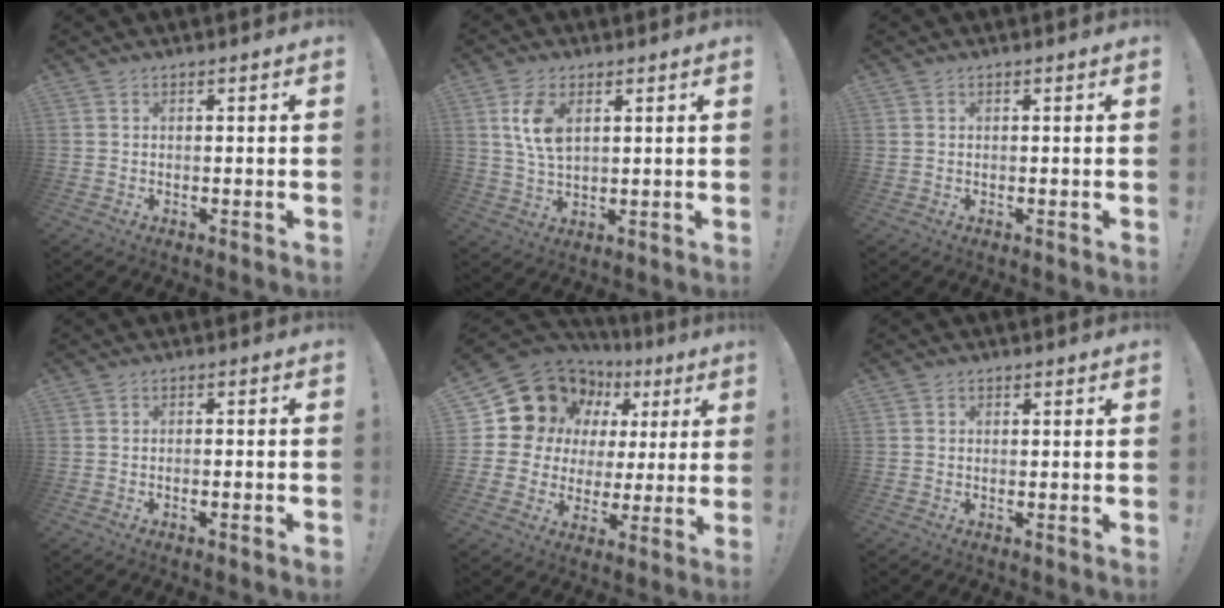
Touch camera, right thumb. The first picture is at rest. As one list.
[{"total": 8.2, "force": [3.0, 4.6, 6.1], "torque": [-0.116, -0.007, 0.051]}, {"total": 0.5, "force": [0.4, 0.3, -0.1], "torque": [0.007, -0.001, 0.006]}, {"total": 1.8, "force": [-1.4, -0.1, 1.2], "torque": [-0.021, 0.003, -0.025]}, {"total": 16.1, "force": [10.1, 10.9, 6.1], "torque": [-0.094, -0.077, 0.208]}, {"total": 0.7, "force": [0.0, 0.7, 0.1], "torque": [0.003, 0.000, -0.001]}]